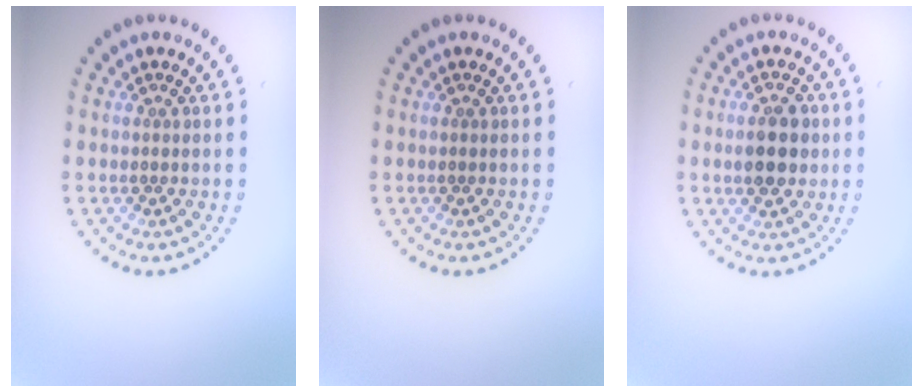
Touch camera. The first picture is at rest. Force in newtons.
{"total": 0.0}
{"total": 3.8, "press": 3.8, "slide": 0.2}